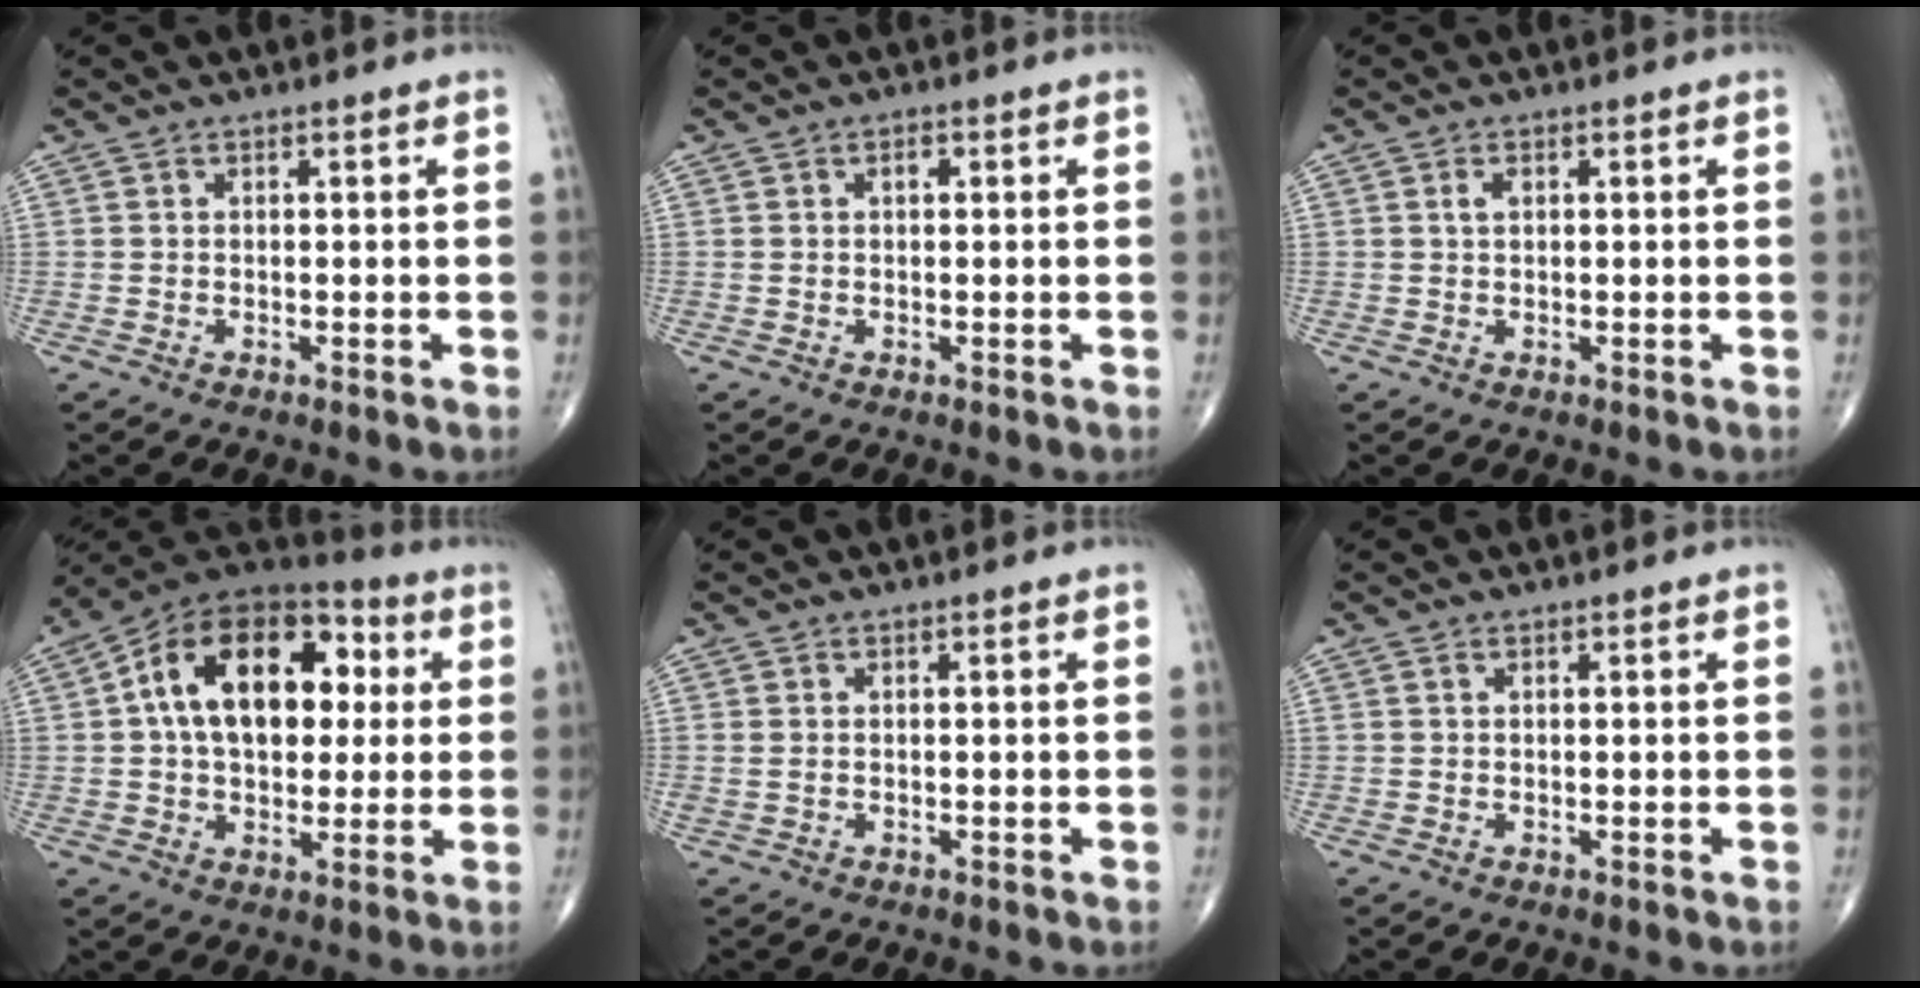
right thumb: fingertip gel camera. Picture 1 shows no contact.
{"total": 1.1, "force": [0.3, 0.6, 0.8], "torque": [-0.011, 0.005, 0.004]}
{"total": 1.3, "force": [0.4, 0.7, 1.0], "torque": [-0.020, 0.004, 0.008]}
{"total": 21.4, "force": [3.9, 13.2, 16.4], "torque": [-0.235, 0.023, 0.055]}
{"total": 0.8, "force": [0.1, 0.6, 0.6], "torque": [-0.017, 0.003, 0.006]}
{"total": 0.0}